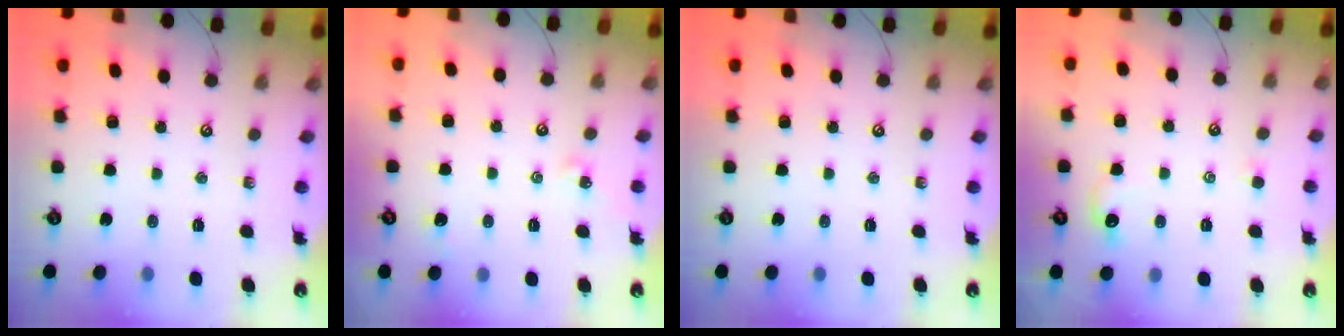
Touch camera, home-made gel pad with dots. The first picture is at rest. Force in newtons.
{"total": 5.0, "press": 5.0, "slide": 0.6}
{"total": 0.0}
{"total": 0.5, "press": 0.2, "slide": 0.5}